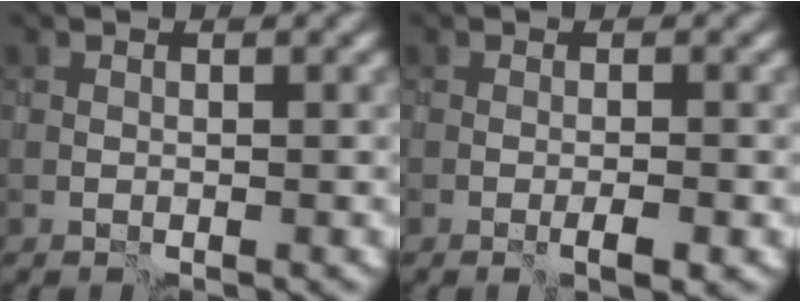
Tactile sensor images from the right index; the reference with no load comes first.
{"total": 1.5, "force": [-0.8, -0.5, 1.2], "torque": [-0.017, -0.001, -0.013]}